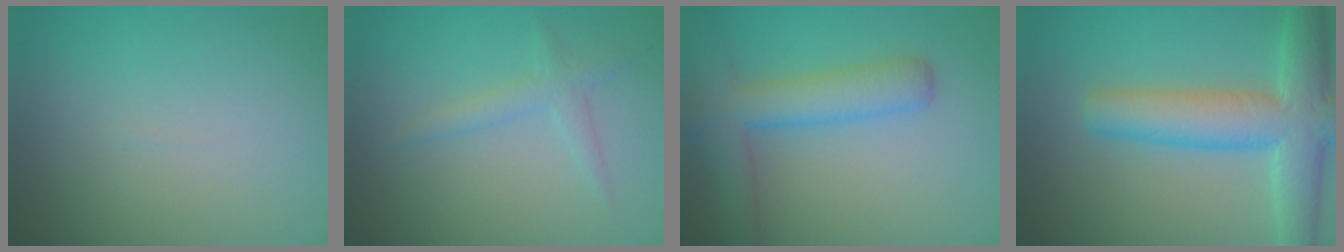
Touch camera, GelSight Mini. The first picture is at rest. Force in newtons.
{"total": 1.6, "press": 1.6, "slide": 0.1}
{"total": 4.8, "press": 4.8, "slide": 0.1}
{"total": 7.6, "press": 7.6, "slide": 0.3}